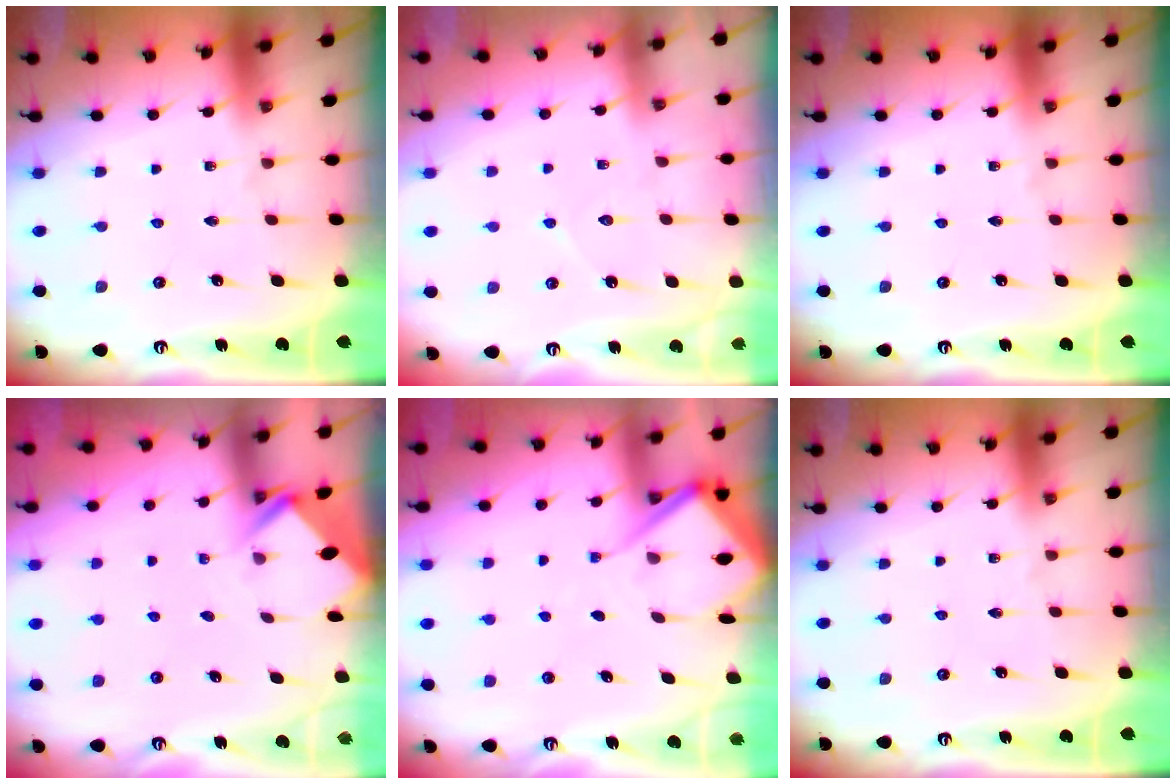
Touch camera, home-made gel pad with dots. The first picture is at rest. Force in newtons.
{"total": 5.2, "press": 5.2, "slide": 0.6}
{"total": 0.0}
{"total": 2.8, "press": 2.8, "slide": 0.2}
{"total": 6.6, "press": 6.6, "slide": 0.6}
{"total": 0.0}